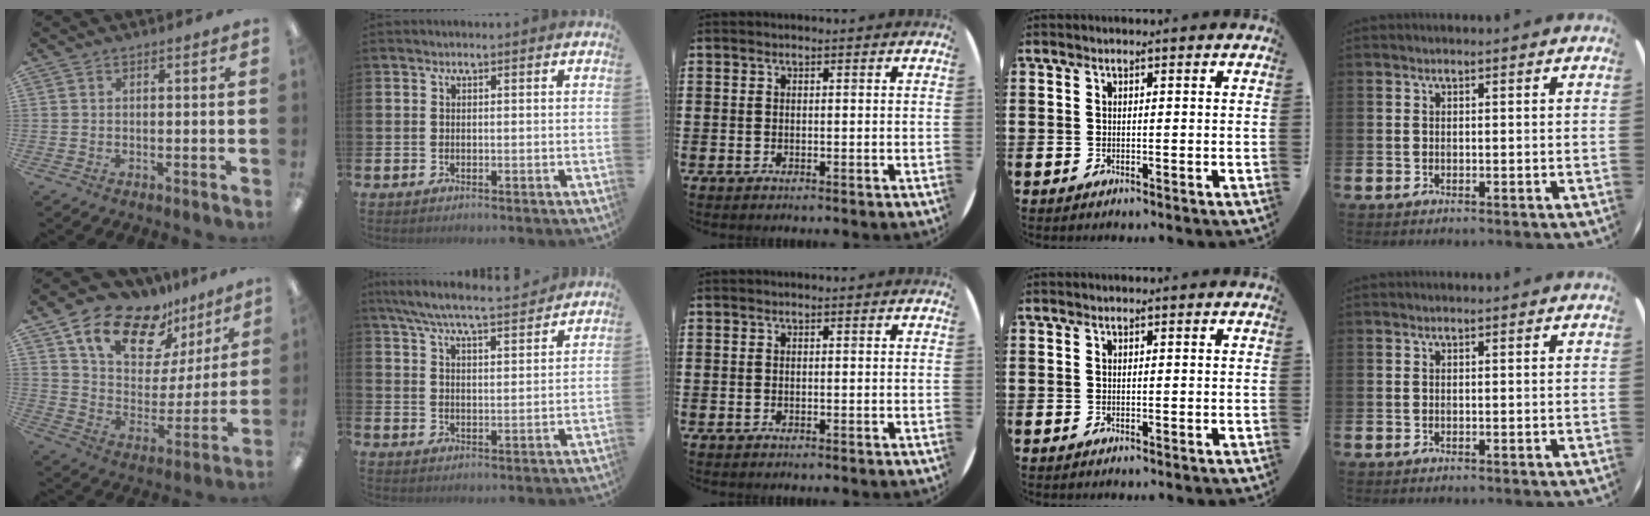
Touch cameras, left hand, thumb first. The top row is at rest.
{"thumb": {"total": 16.7, "force": [12.2, 8.7, 7.3], "torque": [-0.141, -0.078, 0.220]}, "index": {"total": 7.2, "force": [6.7, 0.5, 2.6], "torque": [-0.066, -0.042, 0.118]}}